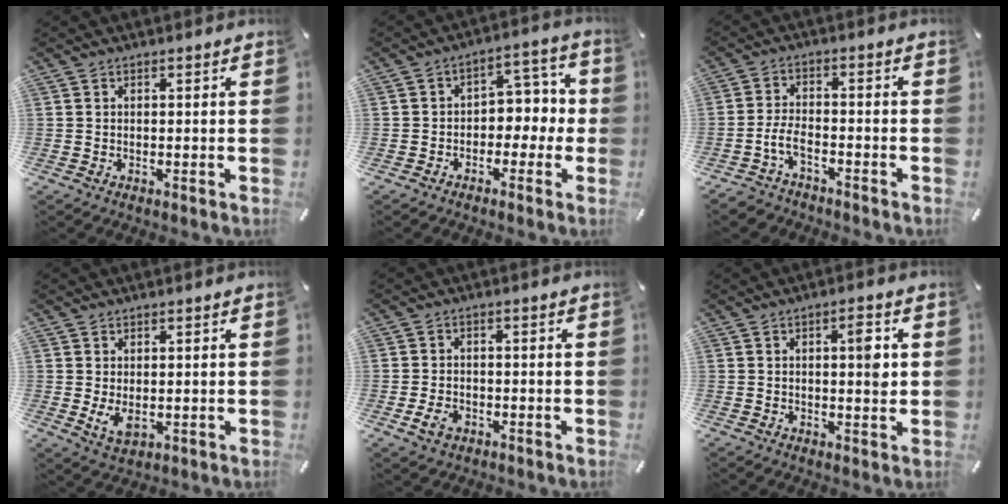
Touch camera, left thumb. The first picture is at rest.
{"total": 6.4, "force": [-0.9, 5.2, 3.6], "torque": [-0.049, 0.009, -0.023]}
{"total": 5.6, "force": [-3.2, 2.9, 3.4], "torque": [-0.083, 0.011, -0.064]}
{"total": 4.1, "force": [0.0, 2.4, 3.2], "torque": [-0.064, -0.010, -0.004]}
{"total": 4.2, "force": [-1.7, 3.0, 2.3], "torque": [-0.059, 0.000, -0.035]}
{"total": 5.0, "force": [0.9, 1.8, 4.6], "torque": [-0.058, -0.005, 0.006]}